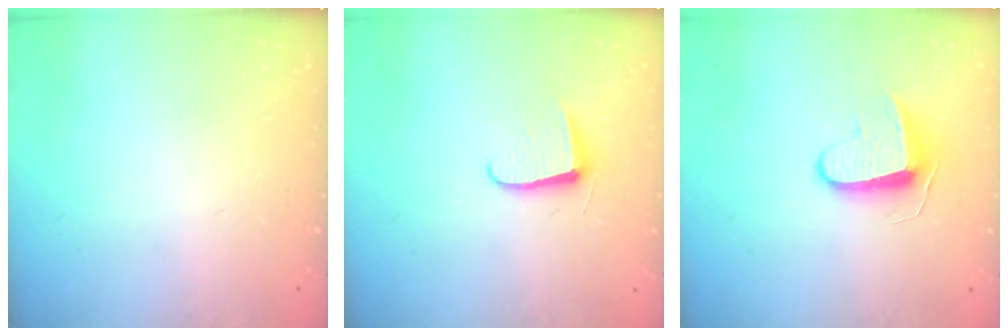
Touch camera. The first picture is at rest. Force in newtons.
{"total": 6.2, "press": 6.2, "slide": 0.7}
{"total": 8.7, "press": 8.6, "slide": 0.5}